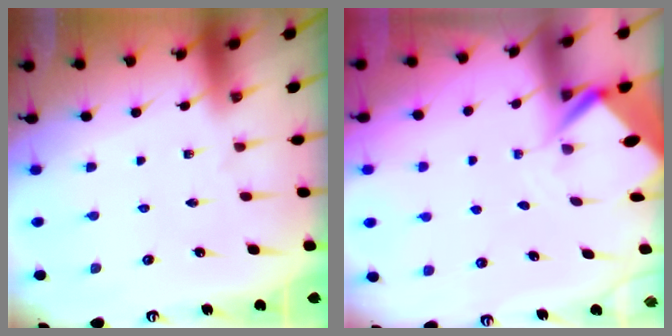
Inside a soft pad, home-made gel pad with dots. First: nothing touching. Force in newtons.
{"total": 3.9, "press": 3.9, "slide": 0.4}